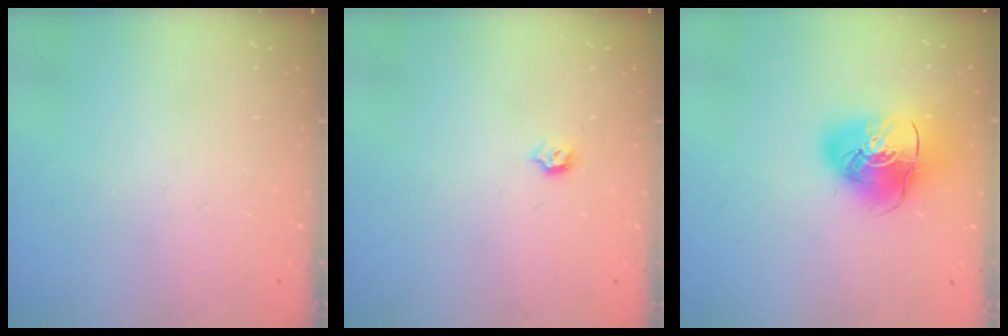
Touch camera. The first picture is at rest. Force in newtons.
{"total": 3.4, "press": 3.3, "slide": 0.6}
{"total": 12.3, "press": 12.2, "slide": 1.9}